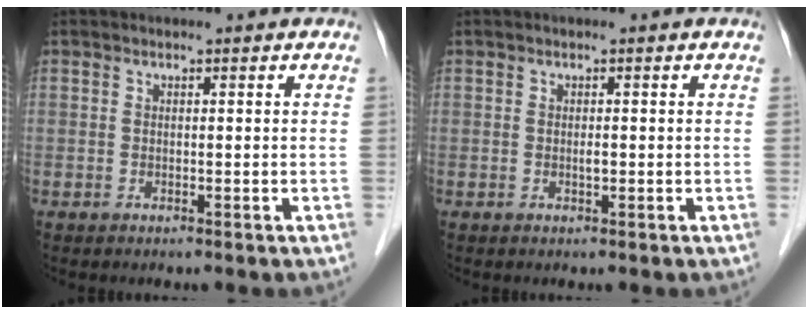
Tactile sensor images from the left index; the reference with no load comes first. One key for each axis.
{"total": 0.6, "fx": -0.2, "fy": 0.2, "fz": 0.6, "tx": -0.011, "ty": 0.001, "tz": -0.004}